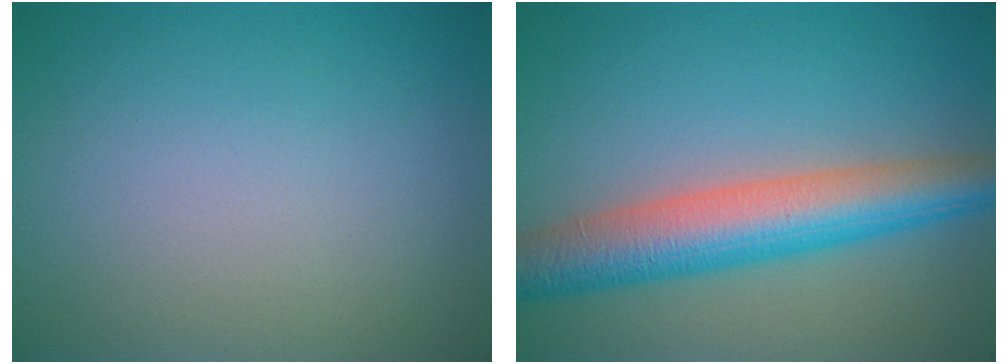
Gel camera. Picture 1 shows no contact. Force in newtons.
{"total": 7.7, "press": 7.7, "slide": 0.2}